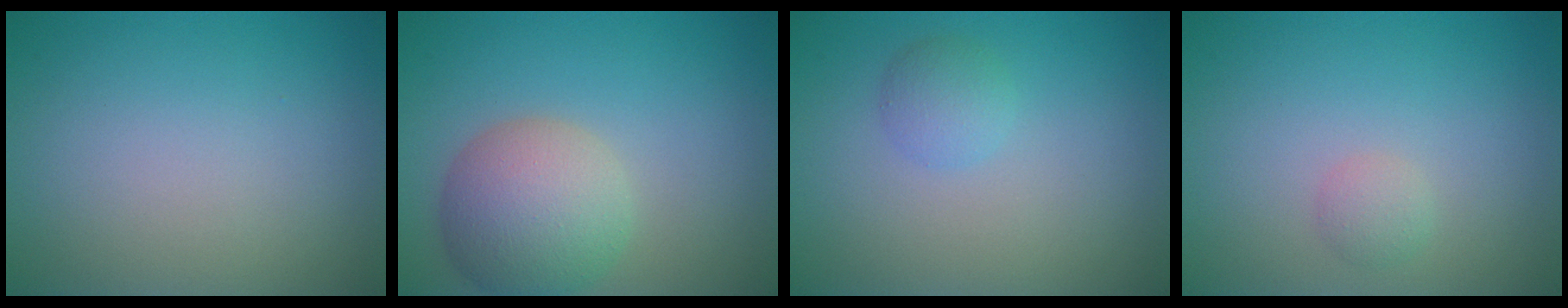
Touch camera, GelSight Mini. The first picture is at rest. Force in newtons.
{"total": 6.3, "press": 6.2, "slide": 0.4}
{"total": 1.7, "press": 1.7, "slide": 0.1}
{"total": 1.1, "press": 1.1, "slide": 0.1}